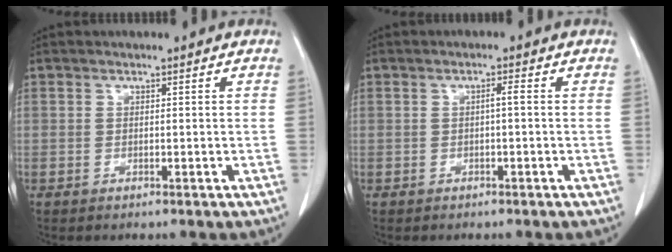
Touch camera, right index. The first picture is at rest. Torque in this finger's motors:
{"motor_torque": [0.31, -0.12, 0.18, 0.05]}